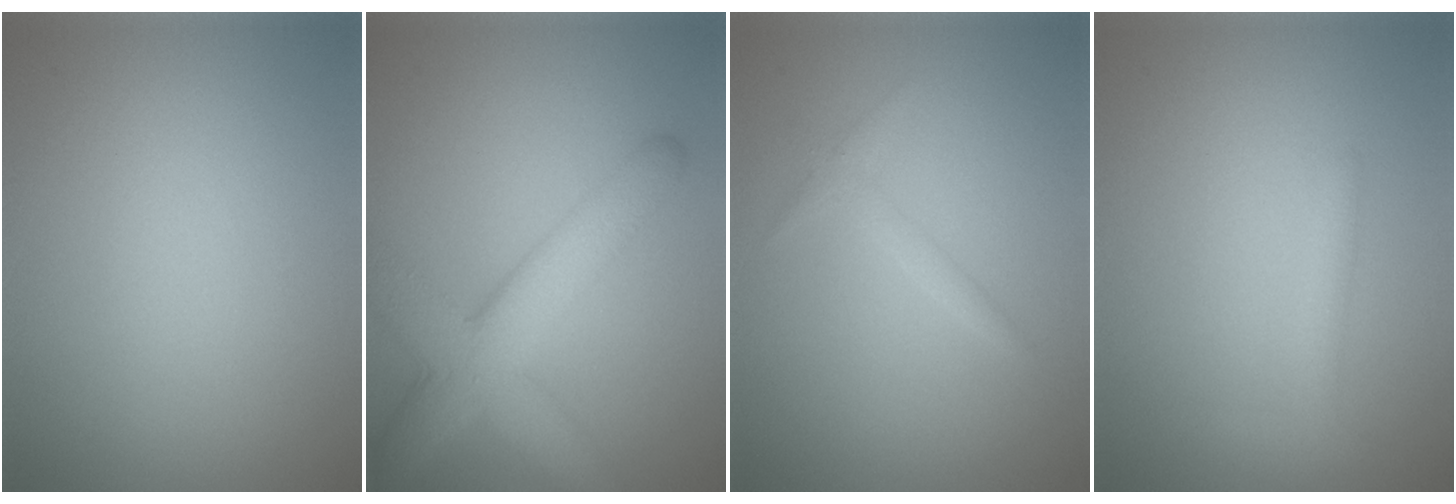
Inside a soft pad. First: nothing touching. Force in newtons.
{"total": 6.8, "press": 6.8, "slide": 0.2}
{"total": 1.1, "press": 1.1, "slide": 0.1}
{"total": 1.6, "press": 1.6, "slide": 0.1}